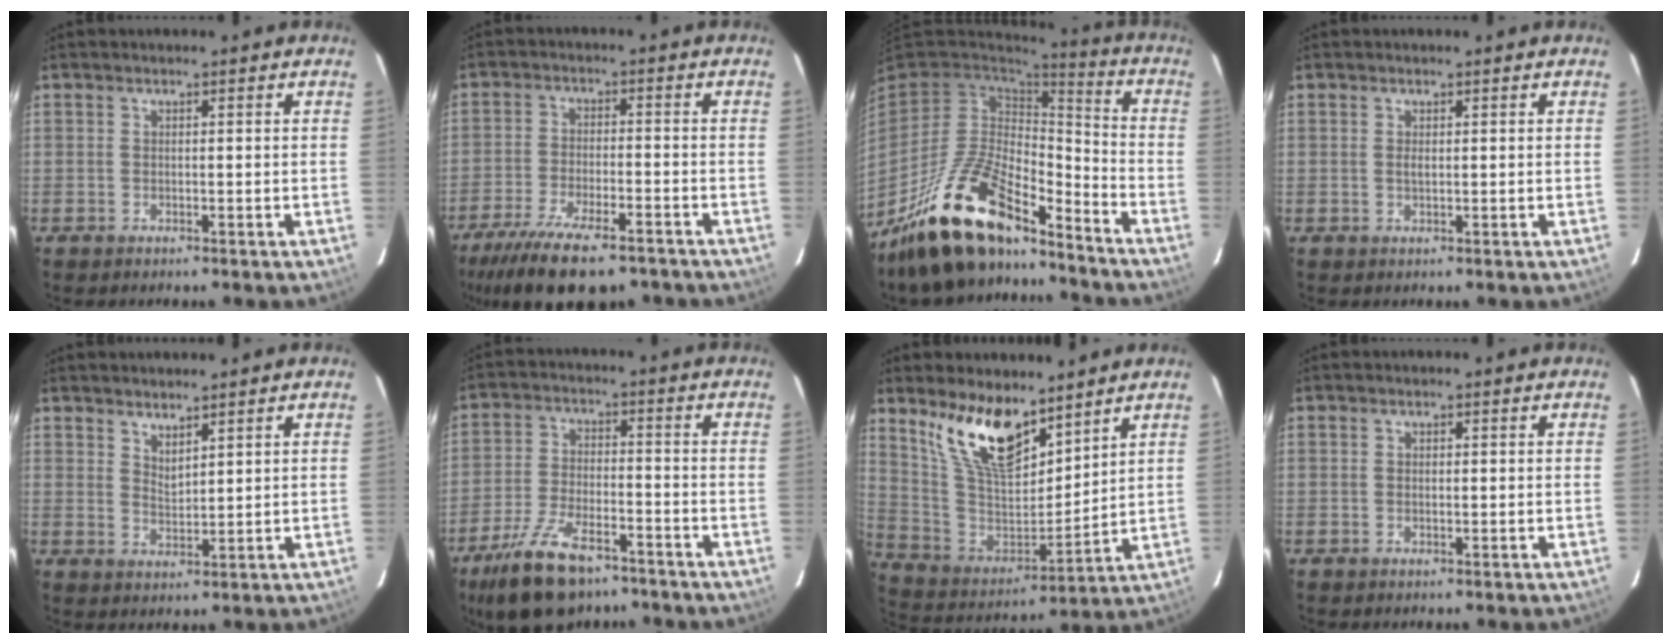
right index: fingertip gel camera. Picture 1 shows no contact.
{"total": 16.5, "force": [-12.4, 5.1, 9.6], "torque": [-0.199, -0.042, -0.199]}
{"total": 20.7, "force": [-15.2, 7.2, 12.0], "torque": [-0.248, -0.019, -0.272]}
{"total": 0.7, "force": [0.3, 0.4, 0.5], "torque": [-0.009, 0.002, 0.006]}
{"total": 3.3, "force": [2.8, 0.8, 1.5], "torque": [-0.024, -0.003, 0.049]}
{"total": 14.3, "force": [-10.0, 6.1, 8.2], "torque": [-0.184, -0.020, -0.177]}
{"total": 16.6, "force": [11.4, 6.7, 10.0], "torque": [-0.195, 0.000, 0.233]}
{"total": 0.7, "force": [0.1, 0.4, 0.6], "torque": [-0.011, 0.002, 0.001]}